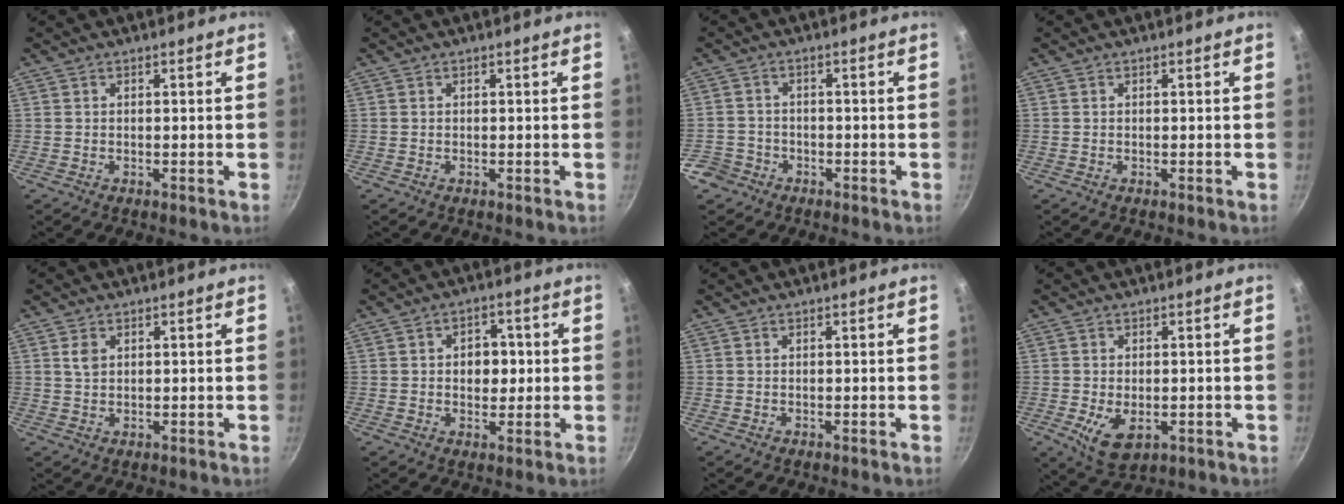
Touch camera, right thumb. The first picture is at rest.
{"total": 0.0}
{"total": 5.1, "force": [-2.9, 4.0, 1.1], "torque": [-0.013, 0.040, -0.052]}
{"total": 0.0}
{"total": 2.5, "force": [0.9, 1.7, 1.5], "torque": [-0.025, -0.002, 0.018]}
{"total": 6.0, "force": [0.5, 4.4, 4.0], "torque": [-0.025, 0.005, 0.003]}
{"total": 0.0}
{"total": 7.1, "force": [-1.6, 4.3, 5.4], "torque": [-0.087, -0.014, -0.015]}